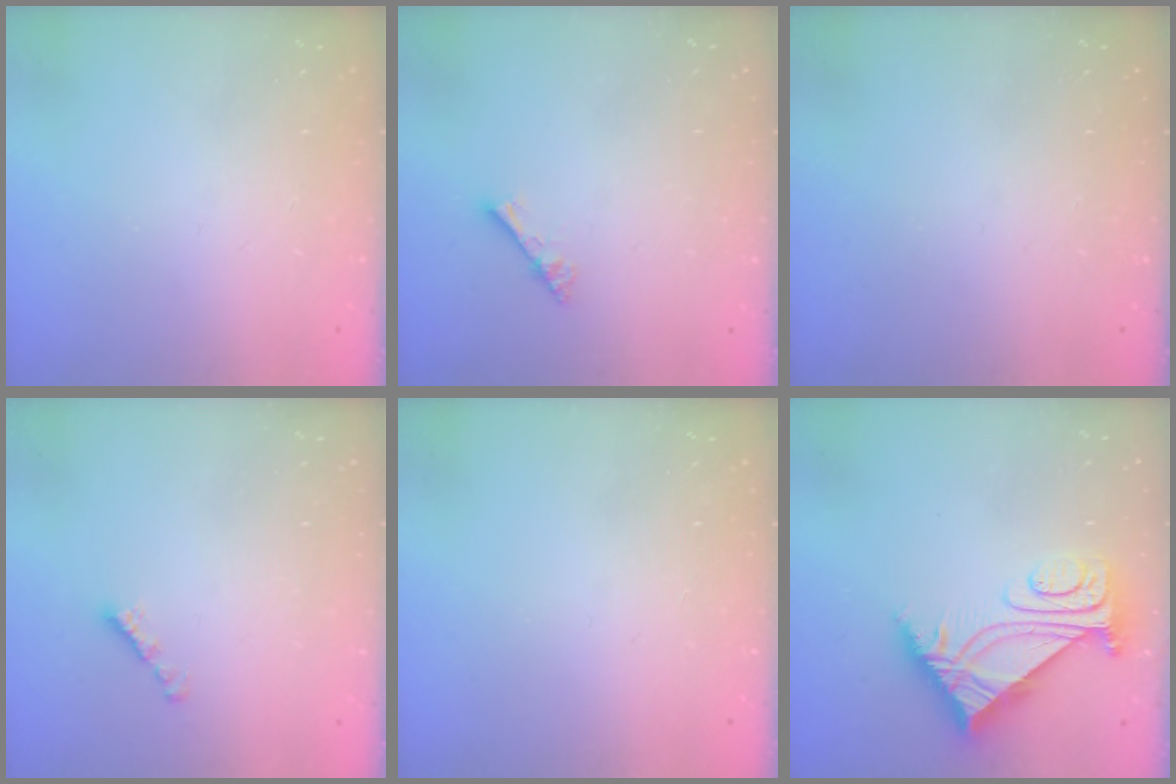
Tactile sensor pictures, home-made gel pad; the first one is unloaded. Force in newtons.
{"total": 1.8, "press": 1.8, "slide": 0.1}
{"total": 0.0}
{"total": 2.1, "press": 2.0, "slide": 0.7}
{"total": 0.0}
{"total": 8.0, "press": 7.9, "slide": 1.2}